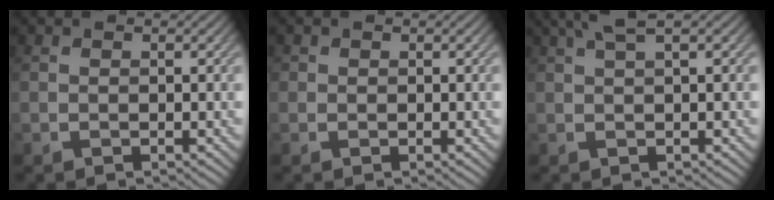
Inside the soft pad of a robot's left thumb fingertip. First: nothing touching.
{"total": 0.9, "force": [0.2, 0.8, 0.1], "torque": [0.002, -0.003, 0.001]}
{"total": 3.5, "force": [1.7, 0.5, 3.0], "torque": [-0.052, 0.017, 0.034]}